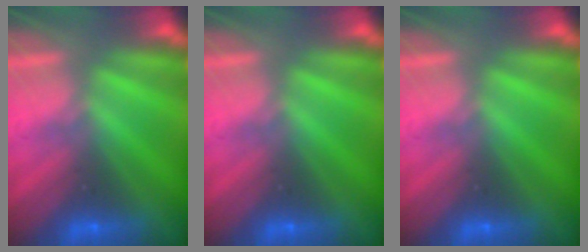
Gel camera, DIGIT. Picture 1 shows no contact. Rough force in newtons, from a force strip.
{"total": 0.0}
{"total": 0.0}